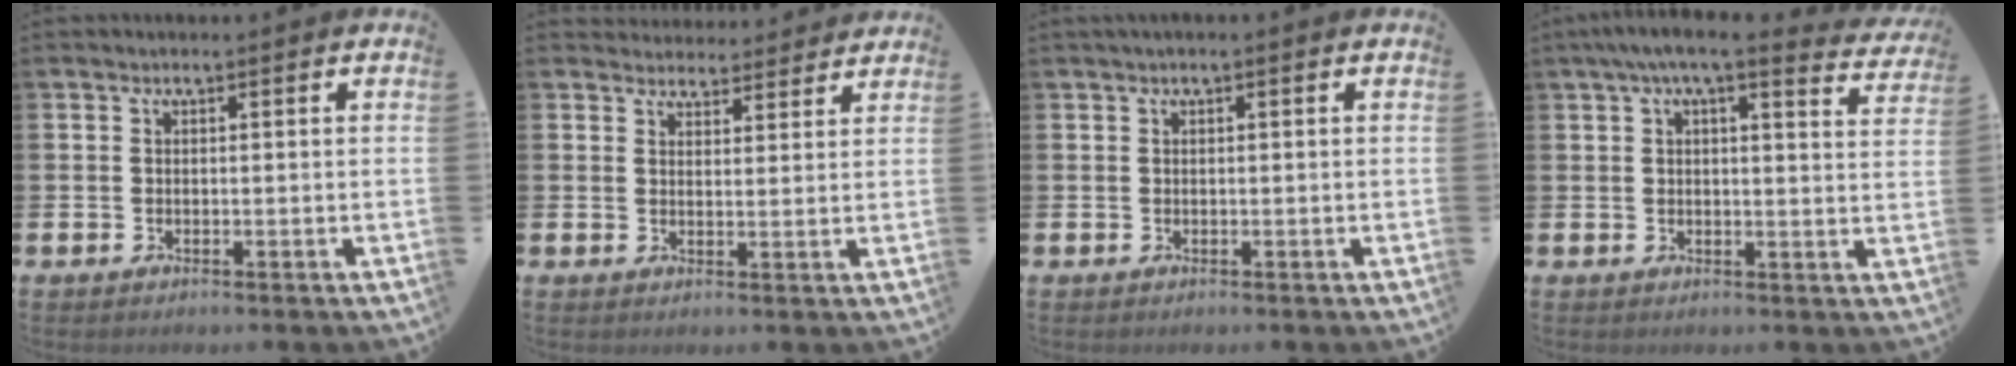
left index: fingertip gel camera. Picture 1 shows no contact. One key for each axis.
{"total": 3.7, "fx": 3.6, "fy": 0.8, "fz": -0.2, "tx": 0.008, "ty": -0.024, "tz": 0.064}
{"total": 0.8, "fx": 0.4, "fy": 0.0, "fz": 0.6, "tx": -0.017, "ty": 0.004, "tz": 0.009}
{"total": 5.2, "fx": 4.4, "fy": 0.6, "fz": 2.7, "tx": -0.053, "ty": -0.020, "tz": 0.073}